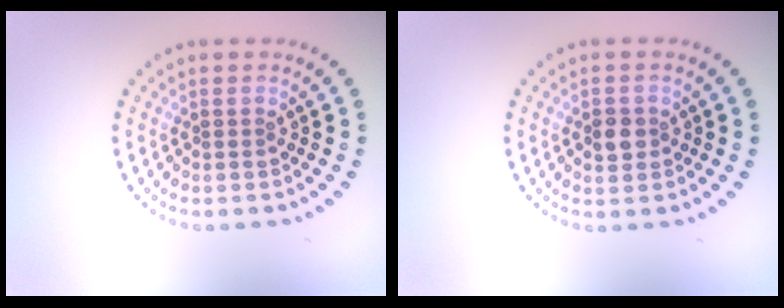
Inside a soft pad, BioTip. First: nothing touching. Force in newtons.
{"total": 1.8, "press": 1.8, "slide": 0.4}